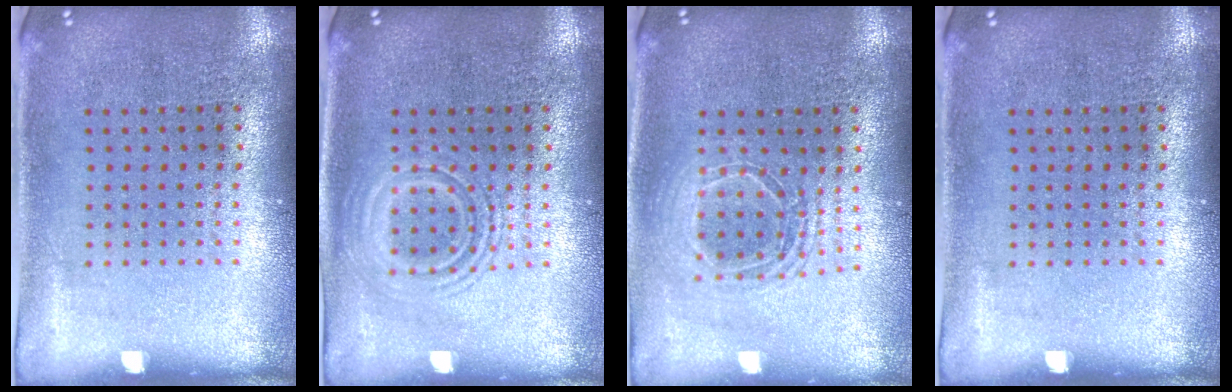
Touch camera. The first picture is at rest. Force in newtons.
{"total": 2.7, "press": 2.7, "slide": 0.4}
{"total": 1.7, "press": 1.4, "slide": 0.9}
{"total": 0.0}